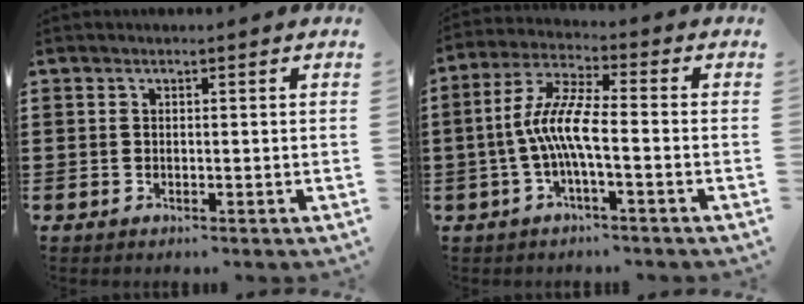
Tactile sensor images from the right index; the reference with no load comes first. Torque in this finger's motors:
{"motor_torque": [1.61, -0.53, 0.90, 0.21]}